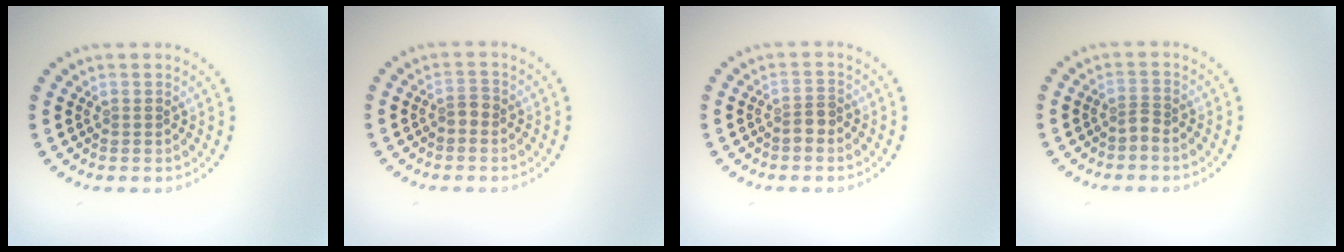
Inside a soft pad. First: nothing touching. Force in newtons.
{"total": 1.0, "press": 0.9, "slide": 0.4}
{"total": 1.7, "press": 1.4, "slide": 0.9}
{"total": 0.8, "press": 0.5, "slide": 0.6}